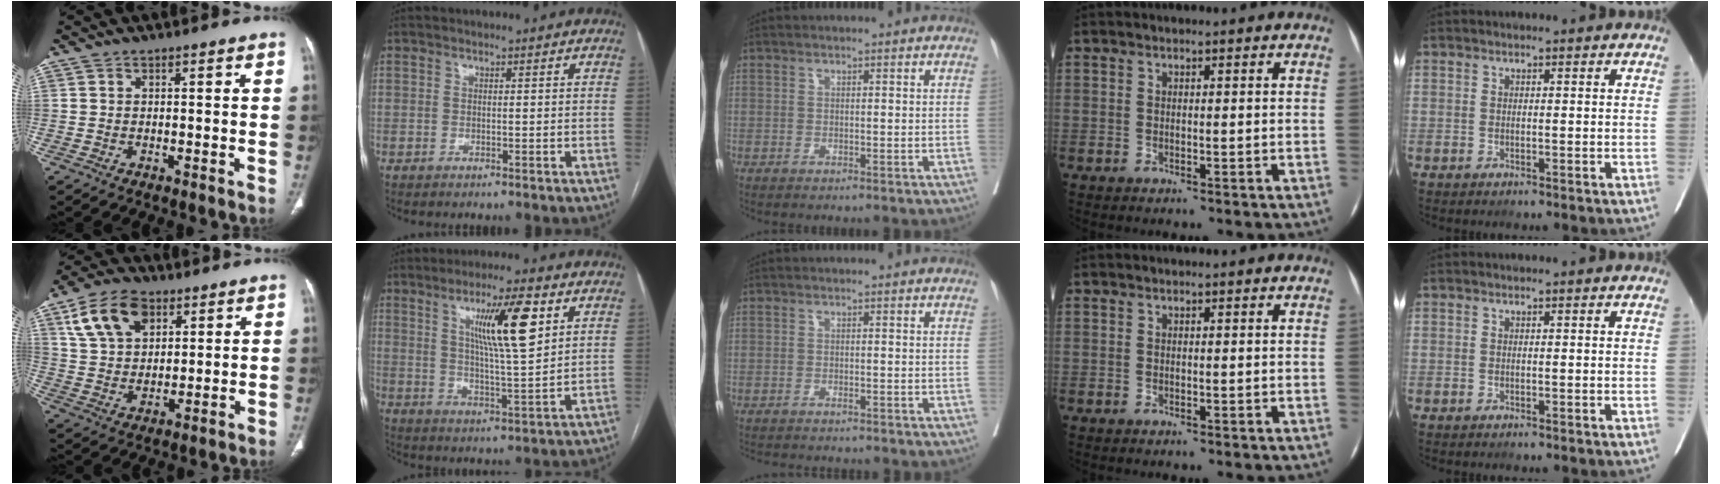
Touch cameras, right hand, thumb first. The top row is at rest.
{"thumb": {"total": 12.7, "force": [6.0, 8.0, 7.8], "torque": [-0.125, -0.011, 0.115]}, "index": {"total": 11.6, "force": [4.7, 0.9, 10.6], "torque": [-0.179, 0.000, 0.080]}, "middle": {"total": 4.6, "force": [-4.2, 0.8, 1.5], "torque": [-0.020, -0.004, -0.060]}}